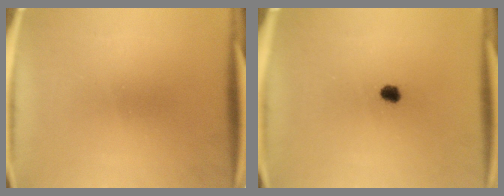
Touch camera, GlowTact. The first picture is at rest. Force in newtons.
{"total": 2.1}